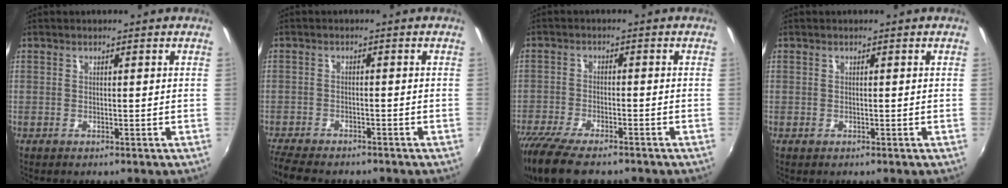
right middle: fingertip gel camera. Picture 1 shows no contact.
{"total": 8.4, "force": [-7.4, 2.1, 3.4], "torque": [-0.092, -0.028, -0.126]}
{"total": 13.8, "force": [-10.9, 3.9, 7.5], "torque": [-0.173, -0.050, -0.190]}
{"total": 0.0}